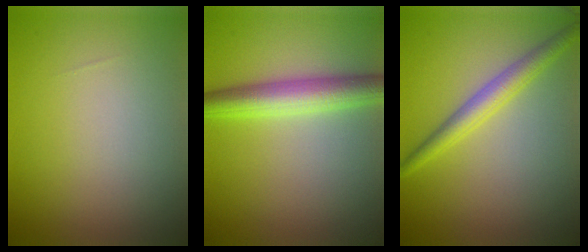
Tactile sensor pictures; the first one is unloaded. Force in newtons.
{"total": 4.7, "press": 4.7, "slide": 0.1}
{"total": 3.0, "press": 3.0, "slide": 0.1}